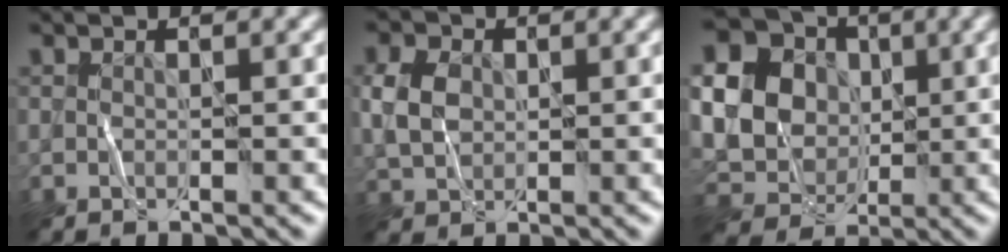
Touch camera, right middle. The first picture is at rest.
{"total": 3.0, "force": [0.6, 2.5, 1.6], "torque": [-0.054, 0.005, 0.014]}
{"total": 14.5, "force": [2.9, 13.1, 5.4], "torque": [-0.169, 0.017, 0.048]}